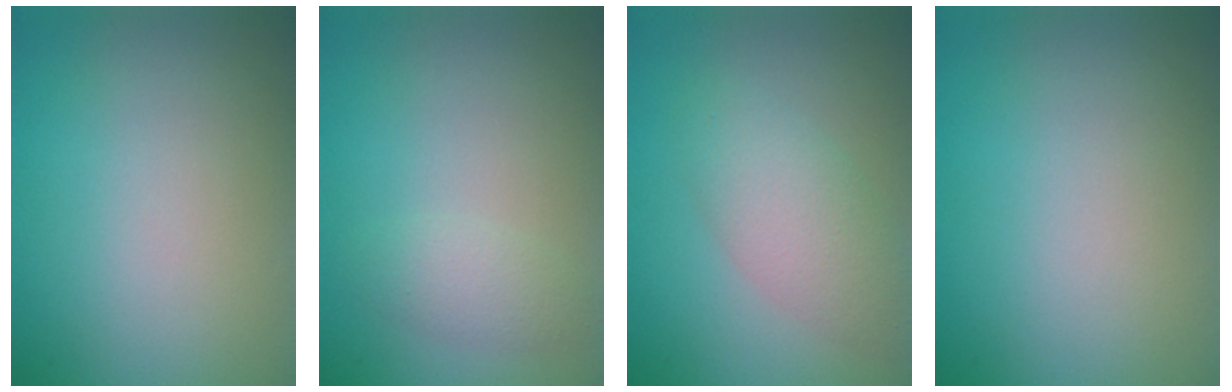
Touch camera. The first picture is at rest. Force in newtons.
{"total": 1.8, "press": 1.8, "slide": 0.1}
{"total": 3.9, "press": 3.9, "slide": 0.3}
{"total": 0.0}